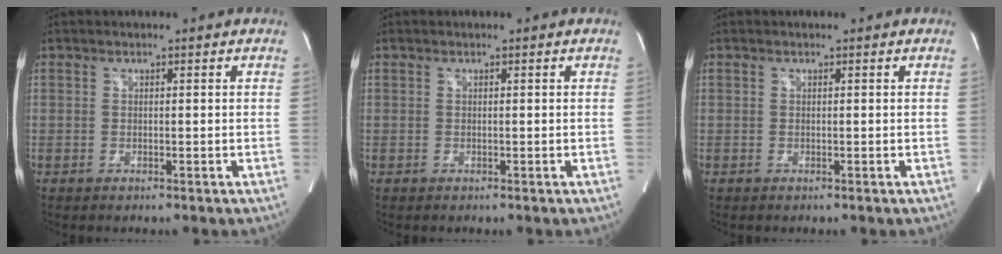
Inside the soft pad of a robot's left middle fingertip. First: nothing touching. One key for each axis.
{"total": 0.0}
{"total": 0.0}